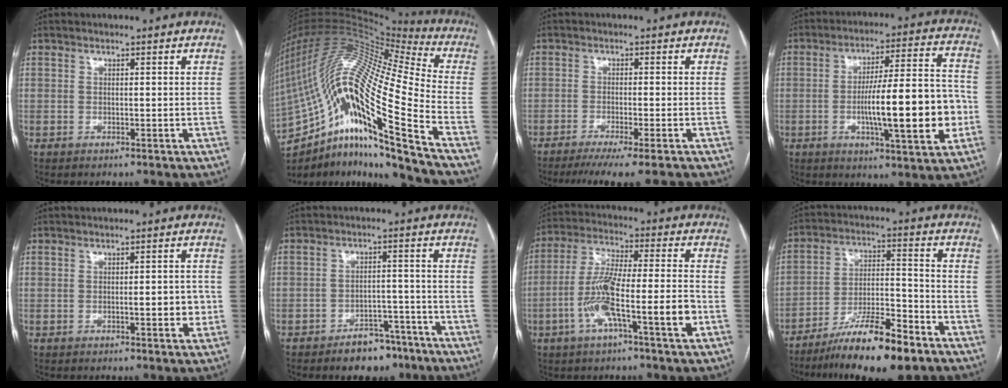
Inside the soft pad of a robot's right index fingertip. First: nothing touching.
{"total": 28.9, "force": [-15.9, 3.0, 24.0], "torque": [-0.482, 0.003, -0.294]}
{"total": 9.7, "force": [-8.3, -0.5, 5.1], "torque": [-0.052, -0.025, -0.123]}
{"total": 16.9, "force": [-3.3, 2.4, 16.4], "torque": [-0.255, 0.010, -0.047]}
{"total": 3.5, "force": [-0.5, 1.1, 3.3], "torque": [-0.046, 0.002, -0.003]}
{"total": 7.0, "force": [-5.0, 3.7, 3.2], "torque": [-0.035, 0.015, -0.072]}
{"total": 12.9, "force": [-4.4, 1.1, 12.1], "torque": [-0.228, 0.009, -0.081]}
{"total": 14.3, "force": [-9.8, 2.3, 10.2], "torque": [-0.179, -0.008, -0.166]}